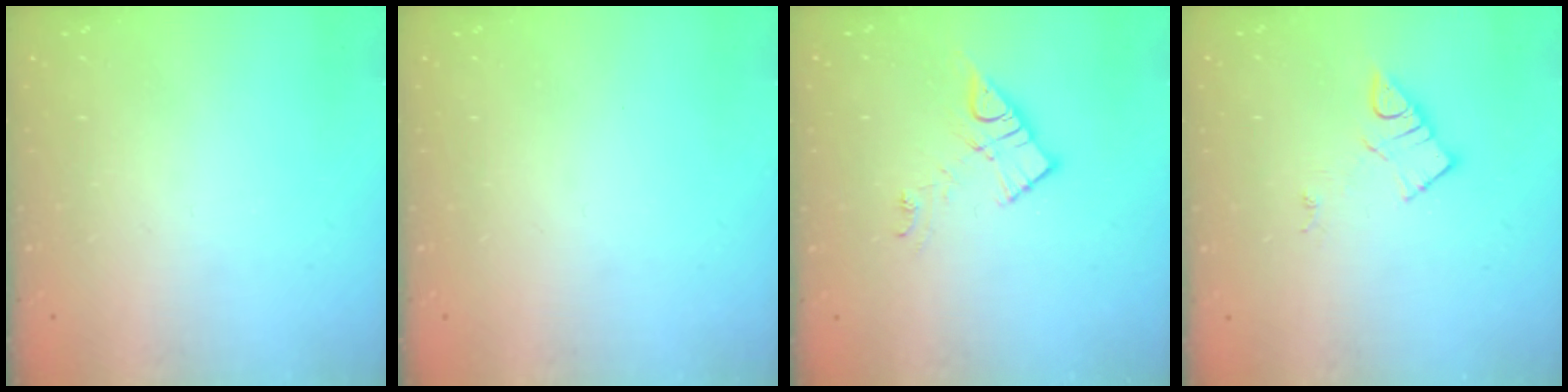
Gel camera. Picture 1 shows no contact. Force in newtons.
{"total": 0.0}
{"total": 9.8, "press": 9.7, "slide": 0.6}
{"total": 6.4, "press": 6.4, "slide": 0.3}